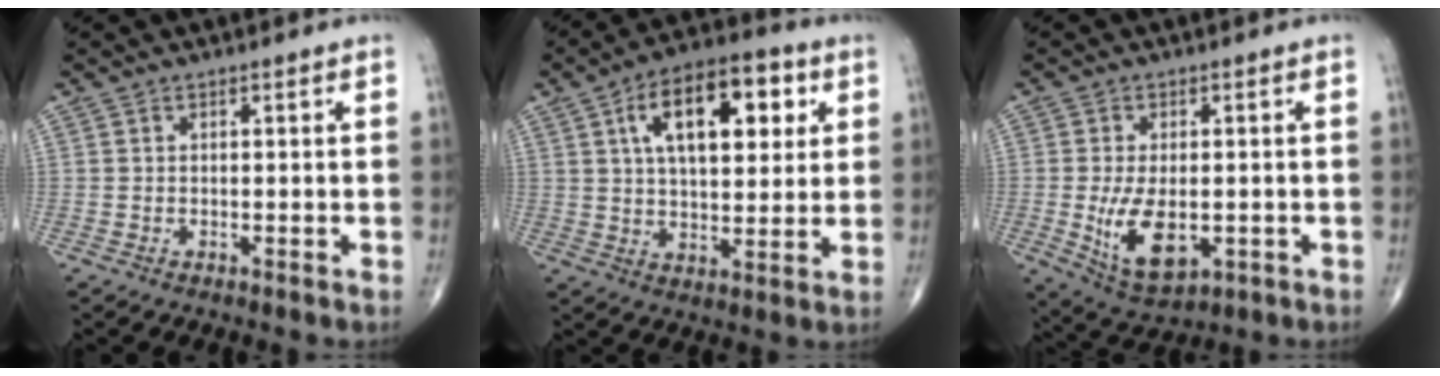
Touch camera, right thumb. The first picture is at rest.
{"total": 17.1, "force": [5.8, 8.5, 13.7], "torque": [-0.184, 0.002, 0.088]}
{"total": 10.2, "force": [-1.8, 5.5, 8.4], "torque": [-0.146, -0.014, -0.016]}